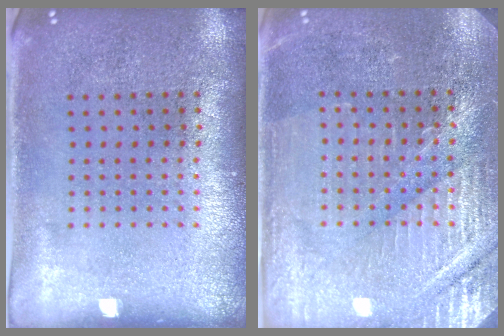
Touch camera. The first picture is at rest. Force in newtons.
{"total": 3.4, "press": 3.4, "slide": 0.7}